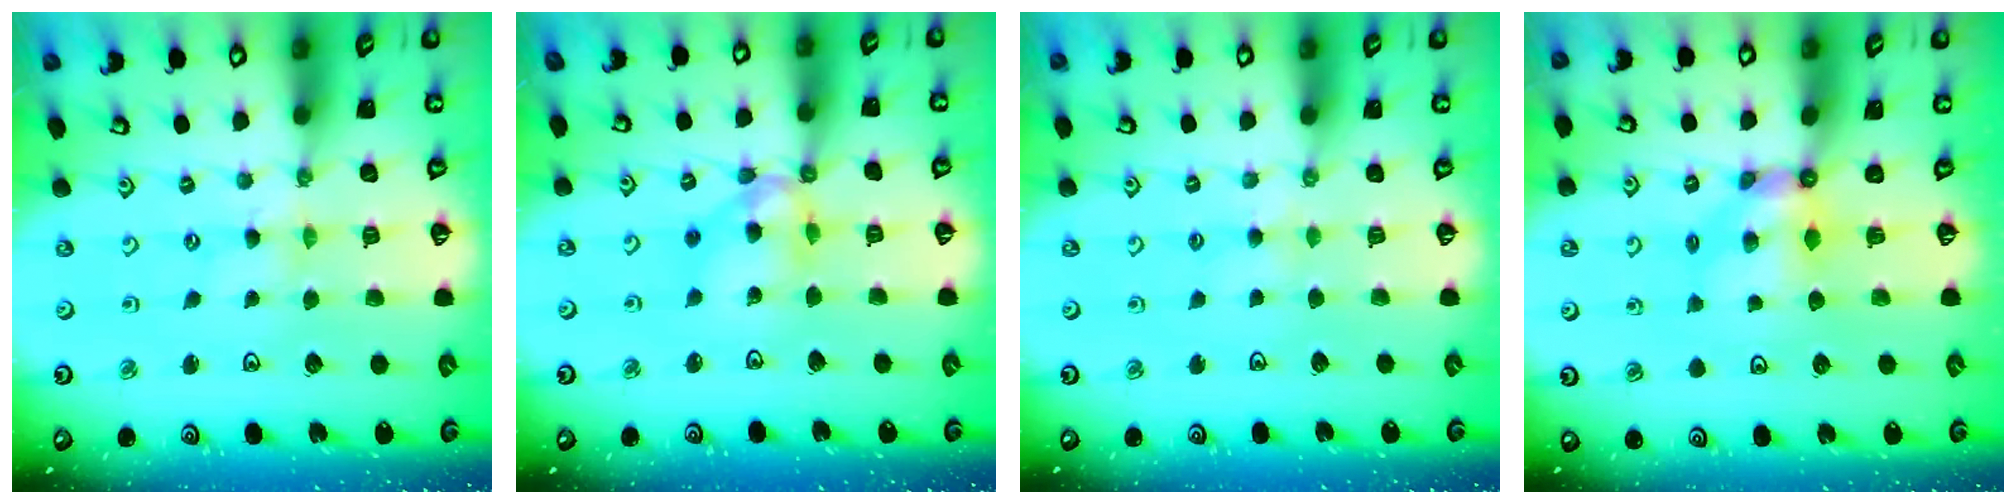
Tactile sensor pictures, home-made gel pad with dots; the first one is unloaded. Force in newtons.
{"total": 11.8, "press": 11.7, "slide": 1.1}
{"total": 3.2, "press": 3.2, "slide": 0.4}
{"total": 5.3, "press": 5.3, "slide": 0.3}